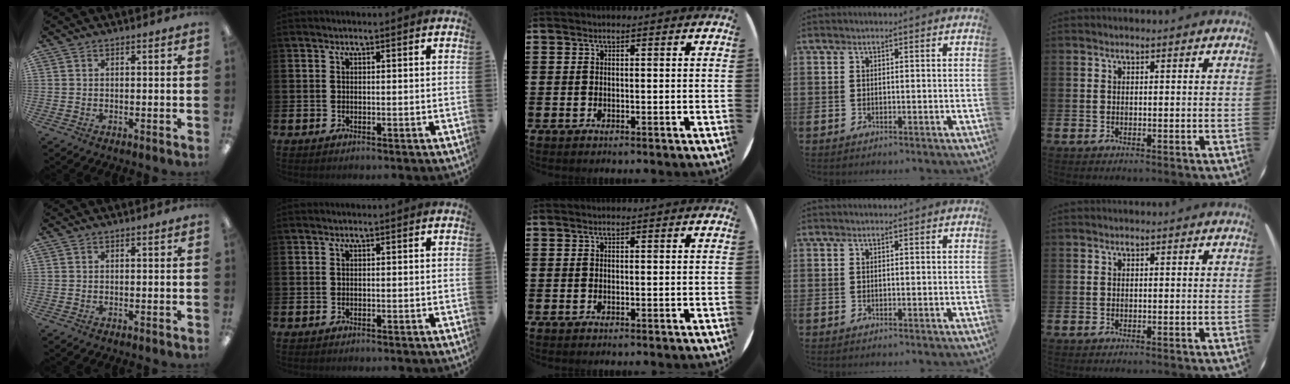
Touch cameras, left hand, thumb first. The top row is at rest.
{}